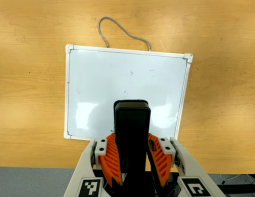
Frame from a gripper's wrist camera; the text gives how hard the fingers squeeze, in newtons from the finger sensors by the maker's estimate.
{"total": 9.6, "left": 8.0, "right": 11.2}